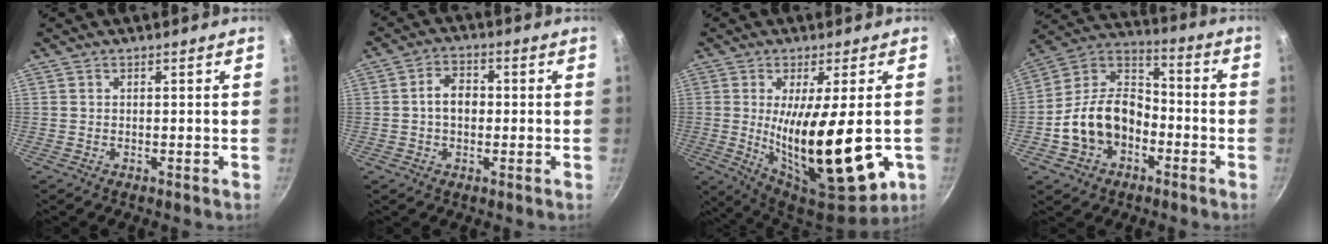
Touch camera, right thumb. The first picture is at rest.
{"total": 5.4, "force": [-0.2, 3.9, 3.7], "torque": [-0.042, 0.016, -0.009]}
{"total": 21.3, "force": [-2.6, 6.8, 20.0], "torque": [-0.303, -0.025, -0.025]}
{"total": 15.6, "force": [-4.8, 11.3, 9.6], "torque": [-0.147, 0.055, -0.099]}